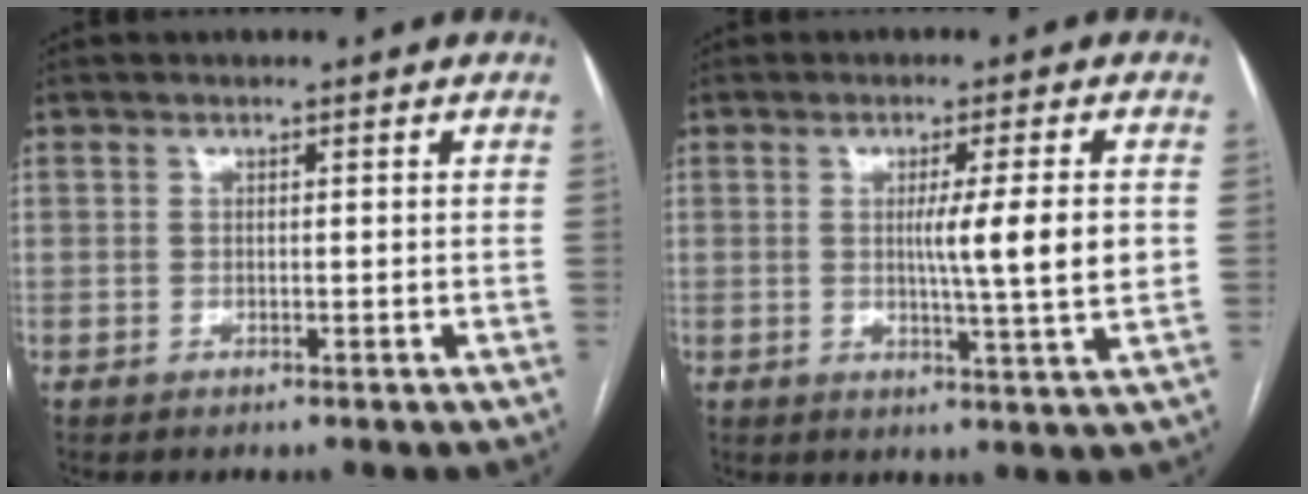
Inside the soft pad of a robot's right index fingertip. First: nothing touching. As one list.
[{"total": 8.0, "force": [0.4, -0.9, 7.9], "torque": [-0.120, -0.013, 0.004]}]